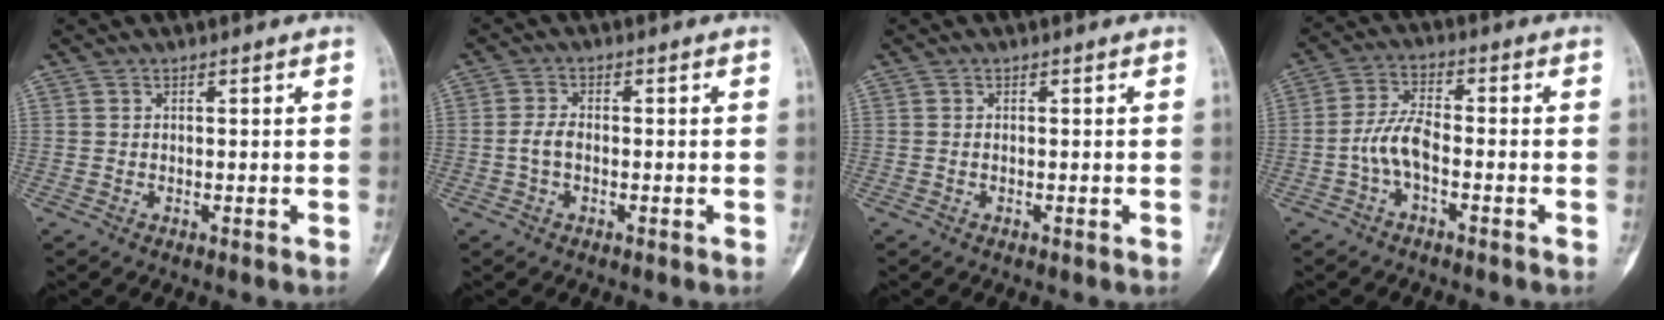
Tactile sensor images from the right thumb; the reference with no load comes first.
{"total": 3.0, "force": [-0.6, 1.8, 2.3], "torque": [-0.051, 0.009, -0.013]}
{"total": 0.0}
{"total": 6.1, "force": [-2.0, 2.6, 5.1], "torque": [-0.108, 0.024, -0.044]}